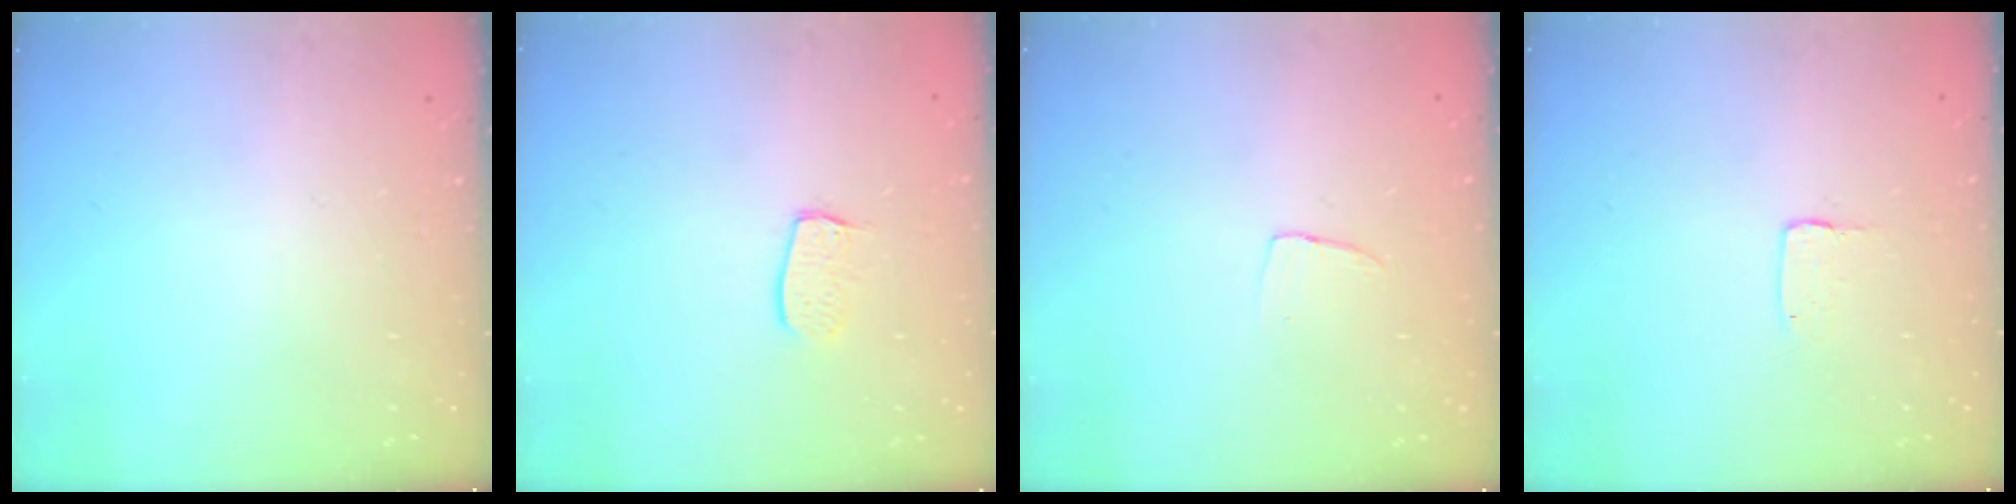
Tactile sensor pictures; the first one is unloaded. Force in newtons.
{"total": 6.4, "press": 6.4, "slide": 0.1}
{"total": 2.9, "press": 2.9, "slide": 0.1}
{"total": 2.0, "press": 2.0, "slide": 0.2}